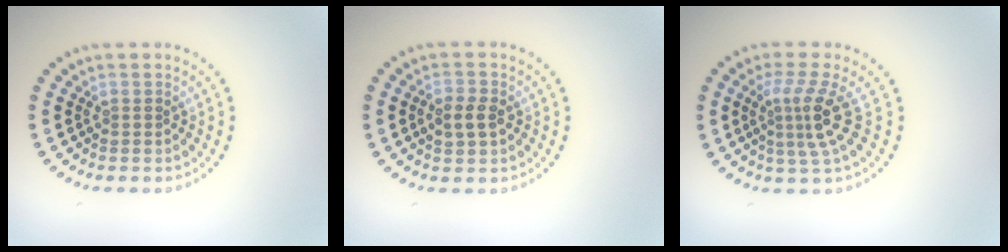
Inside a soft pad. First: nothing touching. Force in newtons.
{"total": 2.4, "press": 2.4, "slide": 0.1}
{"total": 3.6, "press": 2.5, "slide": 2.6}